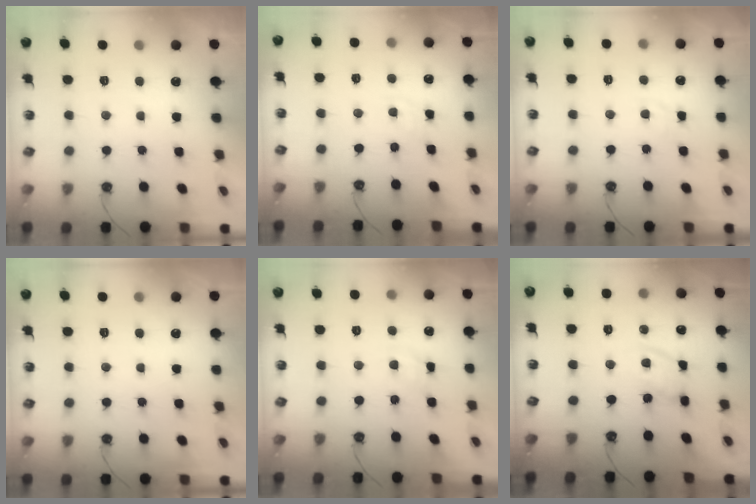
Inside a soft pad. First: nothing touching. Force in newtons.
{"total": 2.9, "press": 2.9, "slide": 0.4}
{"total": 4.4, "press": 4.4, "slide": 0.6}
{"total": 0.0}
{"total": 5.0, "press": 5.0, "slide": 0.3}
{"total": 11.2, "press": 11.2, "slide": 0.7}